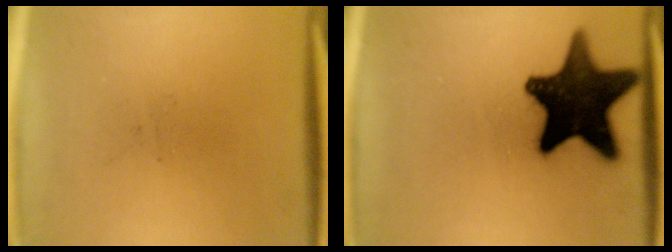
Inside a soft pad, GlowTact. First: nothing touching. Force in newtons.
{"total": 18.1}